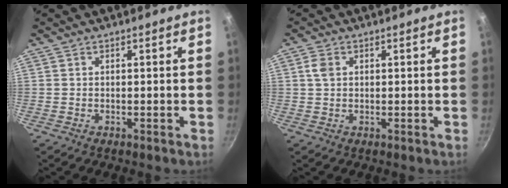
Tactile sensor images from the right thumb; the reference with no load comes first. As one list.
[{"total": 2.6, "force": [0.7, 1.8, 1.6], "torque": [-0.029, 0.002, 0.012]}]